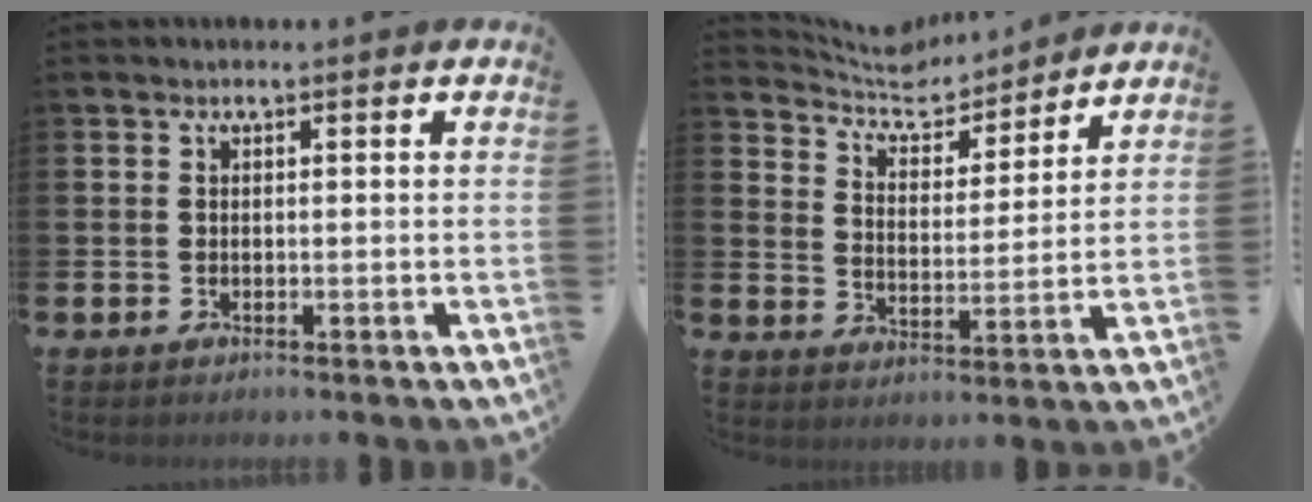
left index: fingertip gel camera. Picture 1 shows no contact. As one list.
[{"total": 6.7, "force": [6.4, 1.6, 0.9], "torque": [-0.050, -0.048, 0.113]}]